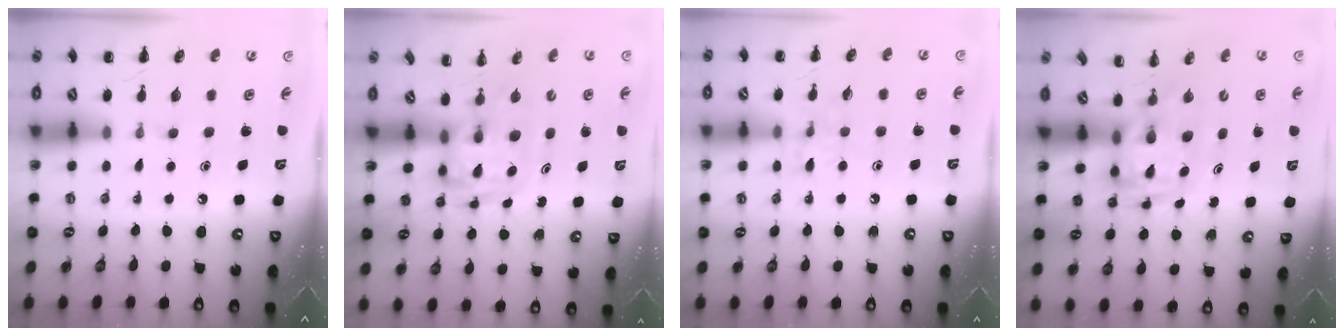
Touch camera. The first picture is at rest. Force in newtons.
{"total": 3.3, "press": 3.3, "slide": 0.6}
{"total": 6.1, "press": 6.0, "slide": 0.9}
{"total": 2.9, "press": 2.9, "slide": 0.6}